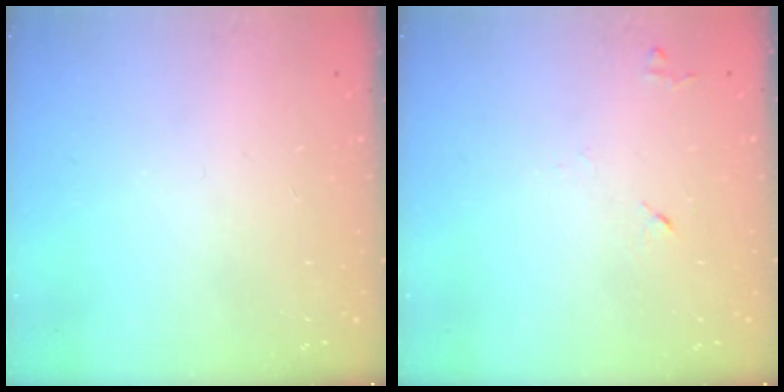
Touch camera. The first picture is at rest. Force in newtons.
{"total": 5.6, "press": 5.5, "slide": 0.9}